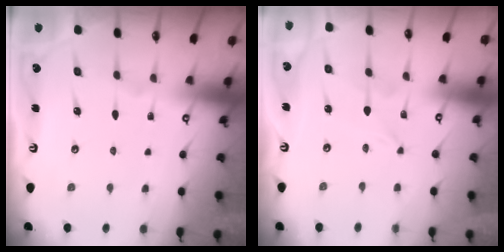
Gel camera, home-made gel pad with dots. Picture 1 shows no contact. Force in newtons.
{"total": 0.0}